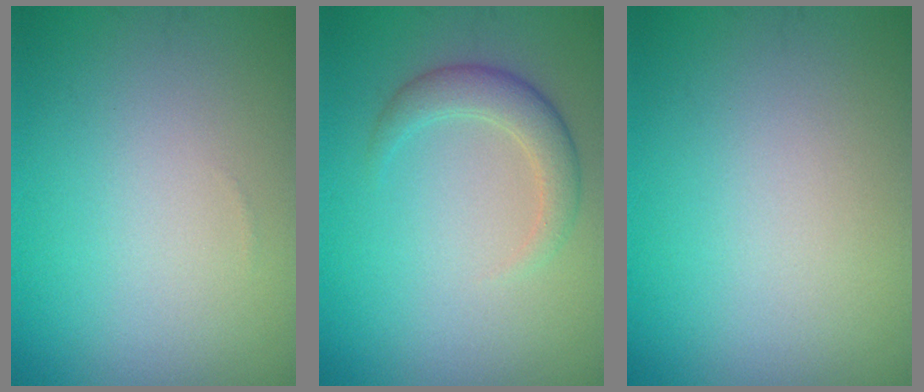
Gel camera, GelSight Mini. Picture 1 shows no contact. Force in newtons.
{"total": 2.7, "press": 2.7, "slide": 0.2}
{"total": 0.0}